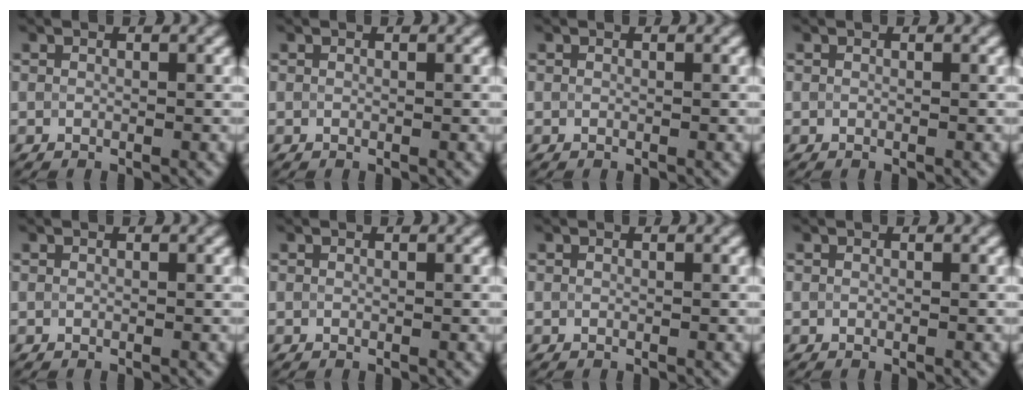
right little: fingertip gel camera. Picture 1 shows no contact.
{"total": 0.0}
{"total": 0.0}
{"total": 0.0}
{"total": 0.0}
{"total": 0.0}
{"total": 0.0}
{"total": 0.0}